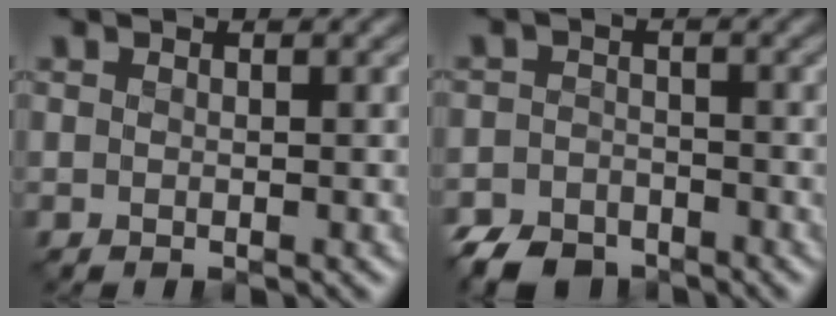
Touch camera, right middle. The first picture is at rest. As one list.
[{"total": 4.3, "force": [-3.5, 2.1, 1.3], "torque": [-0.024, -0.005, -0.068]}]